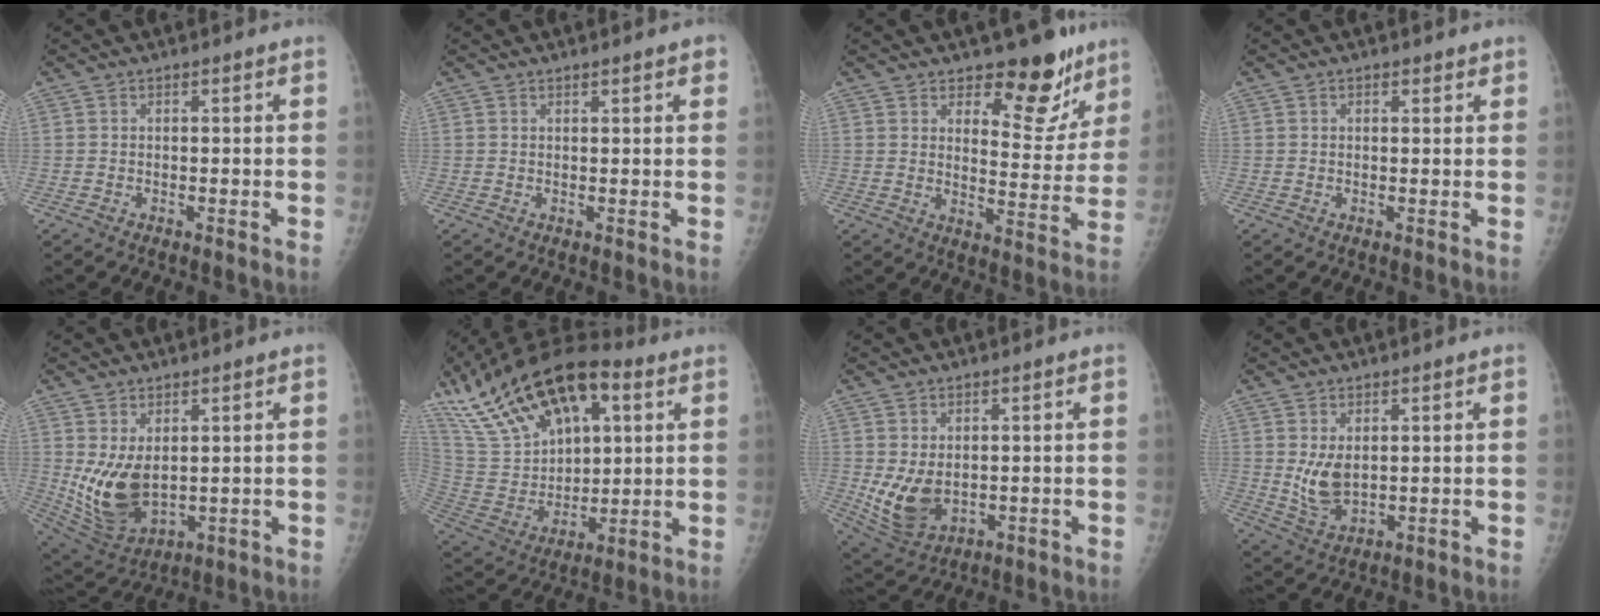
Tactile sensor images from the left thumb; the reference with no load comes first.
{"total": 2.2, "force": [1.4, 0.5, 1.6], "torque": [-0.018, -0.003, 0.016]}
{"total": 11.9, "force": [8.8, 5.4, 5.9], "torque": [-0.027, -0.064, 0.131]}
{"total": 1.4, "force": [0.9, 0.8, 0.7], "torque": [-0.001, -0.003, 0.009]}
{"total": 10.8, "force": [1.4, 6.5, 8.4], "torque": [-0.147, -0.024, 0.051]}
{"total": 28.2, "force": [13.3, 14.9, 19.9], "torque": [-0.360, 0.002, 0.243]}
{"total": 8.2, "force": [0.0, 5.7, 6.0], "torque": [-0.102, -0.016, 0.022]}
{"total": 6.1, "force": [1.3, 3.7, 4.7], "torque": [-0.078, -0.019, 0.038]}